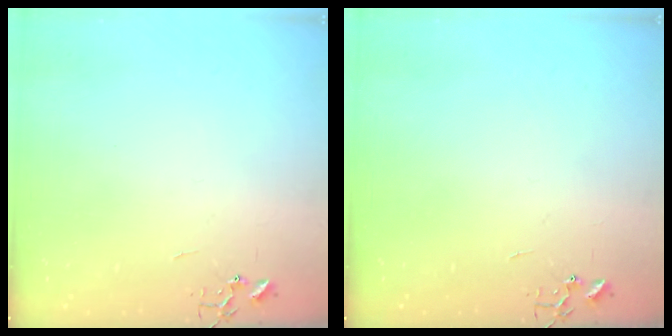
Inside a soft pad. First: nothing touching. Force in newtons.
{"total": 0.0}